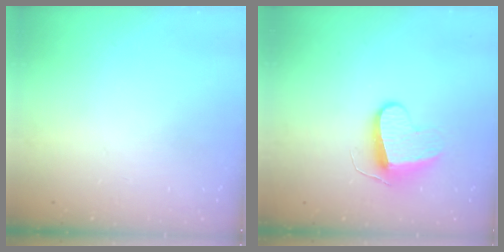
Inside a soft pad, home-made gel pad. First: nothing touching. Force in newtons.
{"total": 9.1, "press": 9.0, "slide": 0.6}